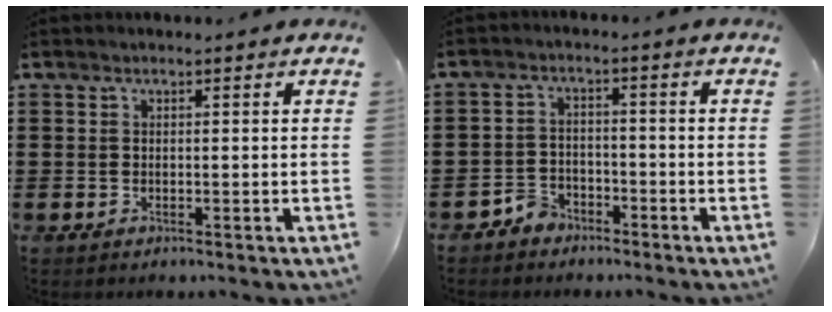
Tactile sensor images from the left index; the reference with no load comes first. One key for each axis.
{"total": 3.4, "fx": -3.1, "fy": 1.4, "fz": 0.2, "tx": -0.011, "ty": 0.007, "tz": -0.065}